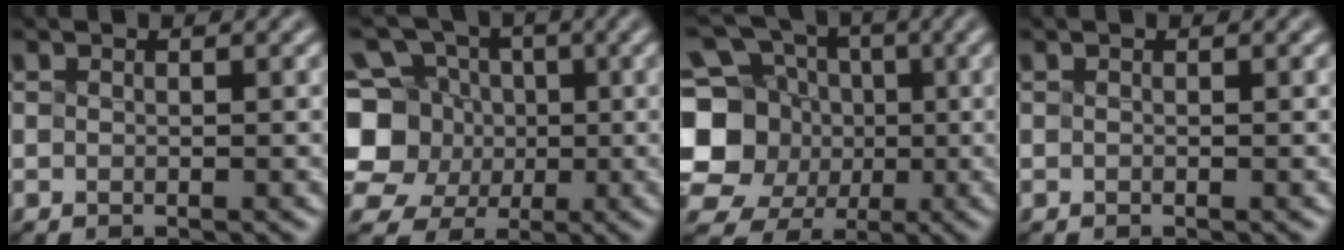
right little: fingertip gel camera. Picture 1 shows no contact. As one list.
[{"total": 7.4, "force": [0.1, 6.7, 3.3], "torque": [-0.074, 0.008, -0.021]}, {"total": 10.3, "force": [0.0, 9.2, 4.7], "torque": [-0.116, 0.005, -0.023]}, {"total": 0.0}]